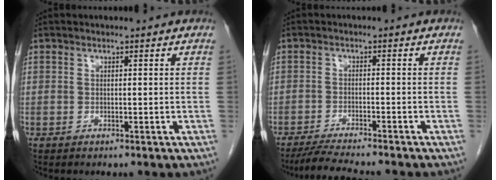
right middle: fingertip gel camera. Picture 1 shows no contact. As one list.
[{"total": 7.2, "force": [-6.5, 0.0, 3.2], "torque": [-0.056, -0.022, -0.107]}]